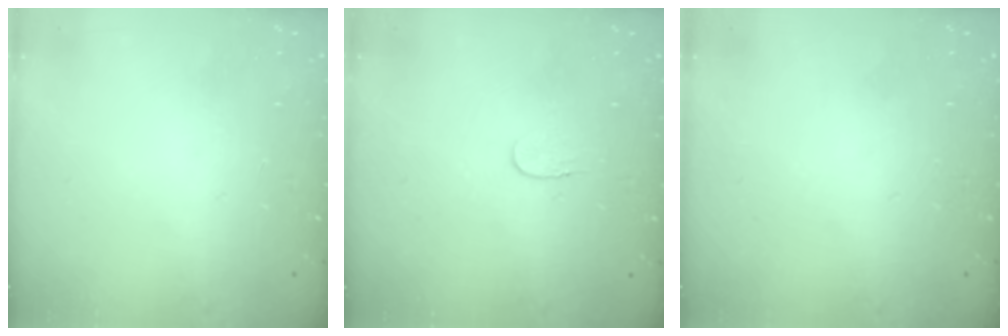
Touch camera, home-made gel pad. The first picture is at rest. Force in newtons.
{"total": 3.9, "press": 3.8, "slide": 0.4}
{"total": 0.0}